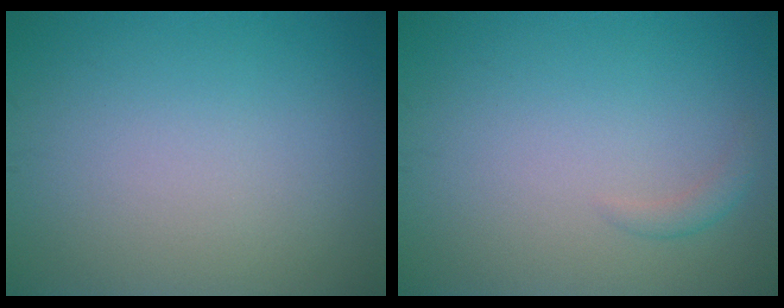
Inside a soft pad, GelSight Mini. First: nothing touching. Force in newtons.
{"total": 1.0, "press": 1.0, "slide": 0.0}